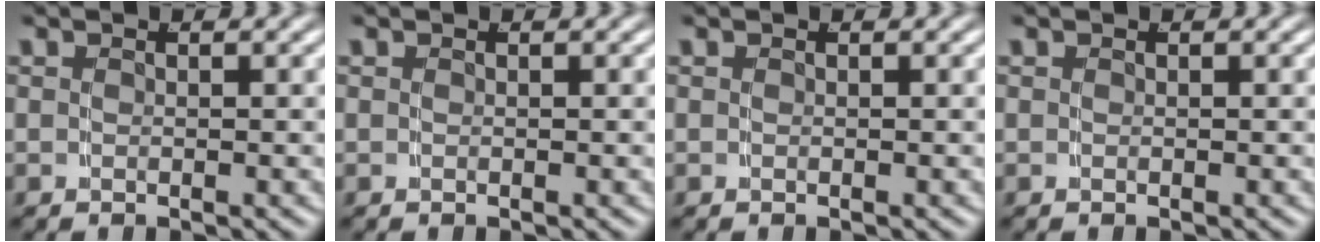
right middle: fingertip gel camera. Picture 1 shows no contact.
{"total": 0.0}
{"total": 0.0}
{"total": 0.0}